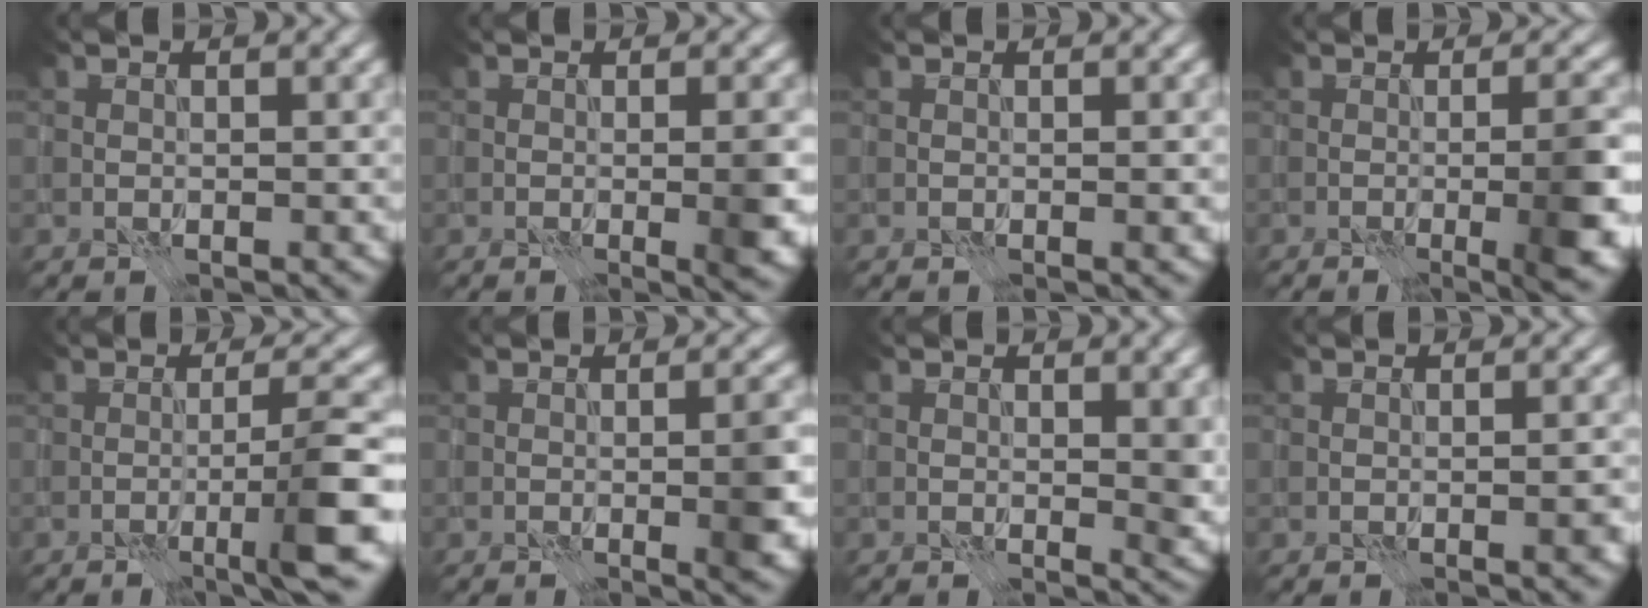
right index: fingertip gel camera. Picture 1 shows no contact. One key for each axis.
{"total": 3.5, "fx": -0.6, "fy": 0.8, "fz": 3.4, "tx": -0.045, "ty": 0.000, "tz": -0.009}
{"total": 0.6, "fx": -0.1, "fy": 0.0, "fz": 0.6, "tx": -0.007, "ty": 0.000, "tz": -0.003}
{"total": 7.3, "fx": -1.9, "fy": 2.1, "fz": 6.7, "tx": -0.078, "ty": 0.000, "tz": -0.025}
{"total": 5.3, "fx": -2.1, "fy": 0.3, "fz": 4.9, "tx": -0.070, "ty": 0.015, "tz": -0.045}
{"total": 4.1, "fx": -0.6, "fy": 0.9, "fz": 4.0, "tx": -0.052, "ty": 0.002, "tz": -0.010}
{"total": 2.2, "fx": 0.3, "fy": 0.7, "fz": 2.0, "tx": -0.021, "ty": -0.004, "tz": 0.005}
{"total": 1.3, "fx": -0.6, "fy": 0.1, "fz": 1.1, "tx": -0.015, "ty": 0.004, "tz": -0.010}